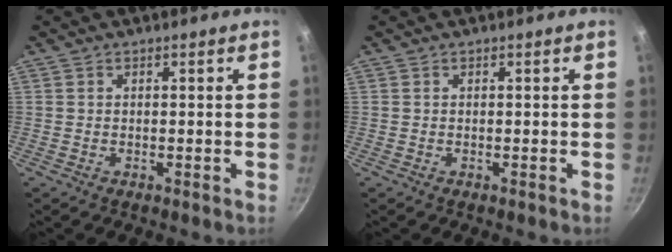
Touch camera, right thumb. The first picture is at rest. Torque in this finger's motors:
{"motor_torque": [0.00, 0.03, 0.00, 0.00, 0.00]}